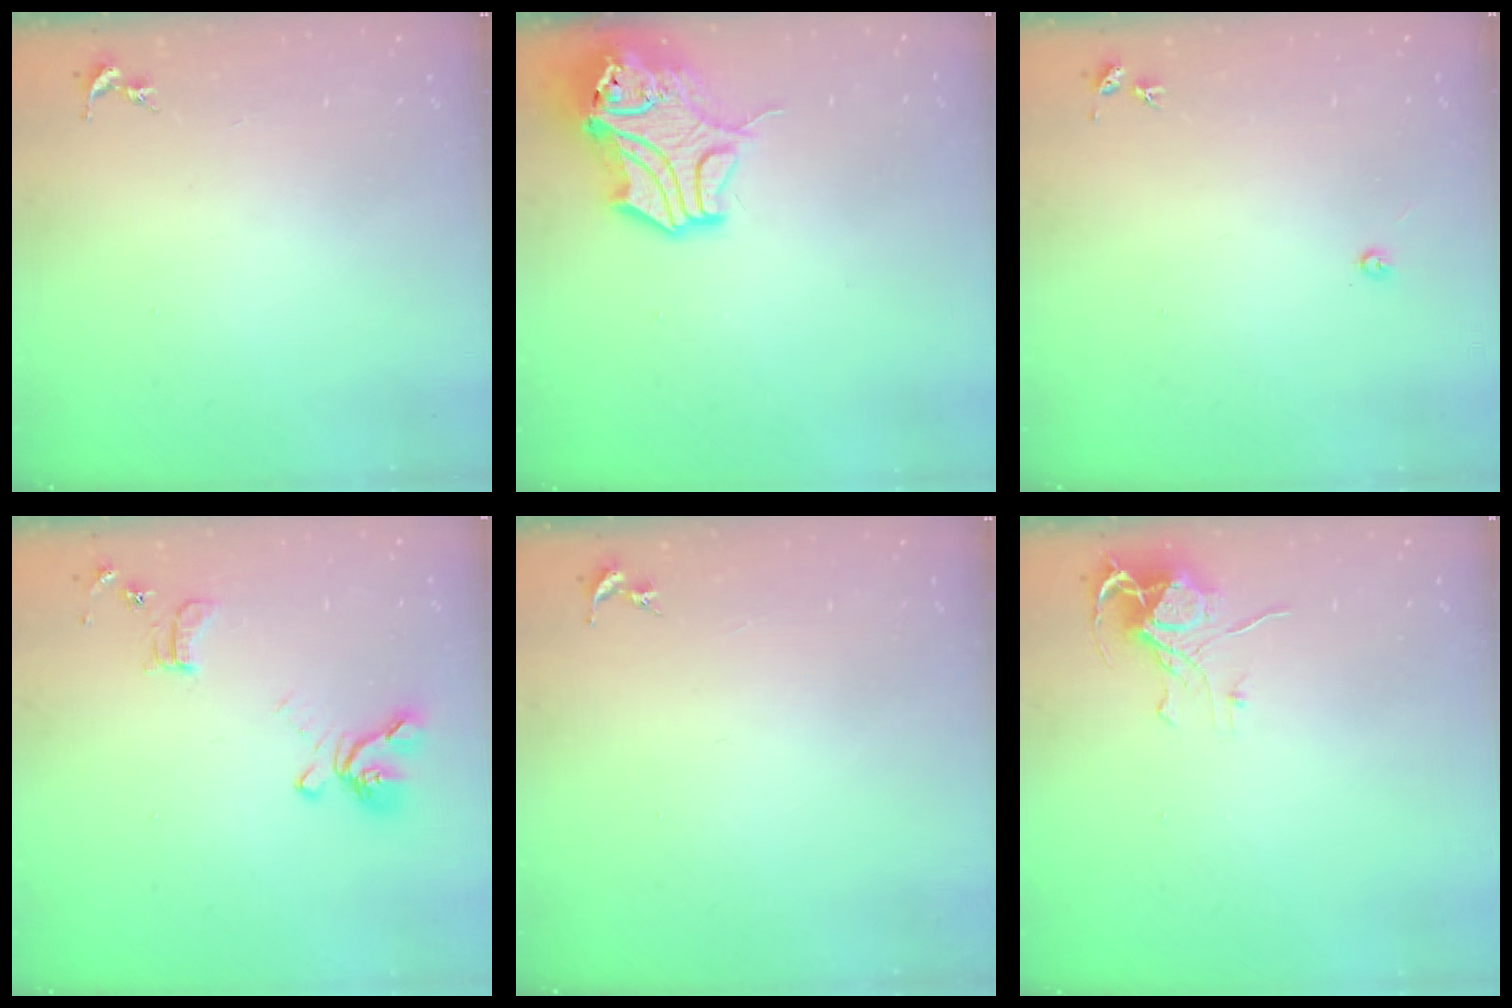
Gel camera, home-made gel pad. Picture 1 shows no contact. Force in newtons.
{"total": 14.2, "press": 14.1, "slide": 1.9}
{"total": 3.0, "press": 3.0, "slide": 0.4}
{"total": 14.2, "press": 14.1, "slide": 1.6}
{"total": 0.0}
{"total": 8.0, "press": 8.0, "slide": 0.6}